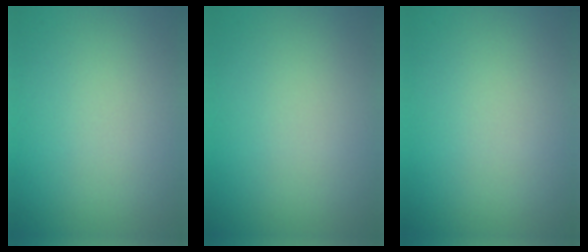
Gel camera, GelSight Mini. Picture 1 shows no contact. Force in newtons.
{"total": 0.0}
{"total": 0.0}